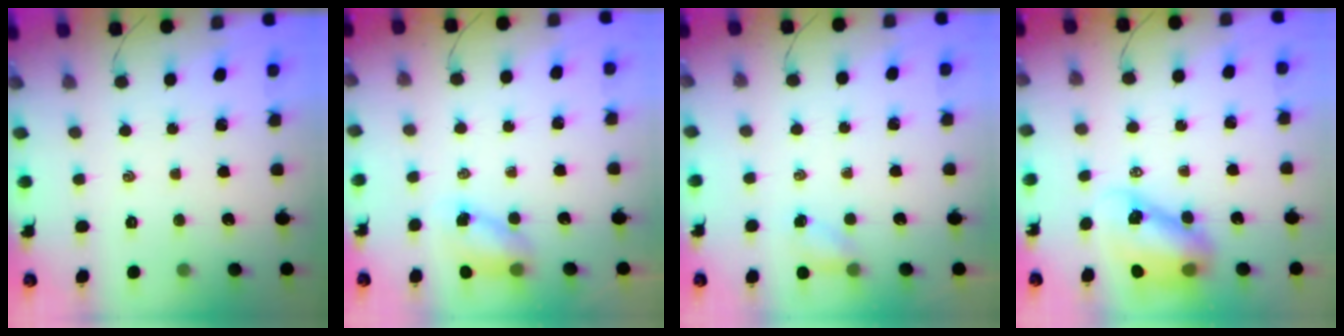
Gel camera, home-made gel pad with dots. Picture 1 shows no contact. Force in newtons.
{"total": 5.6, "press": 5.5, "slide": 0.6}
{"total": 3.6, "press": 3.5, "slide": 1.1}
{"total": 9.3, "press": 9.1, "slide": 2.3}